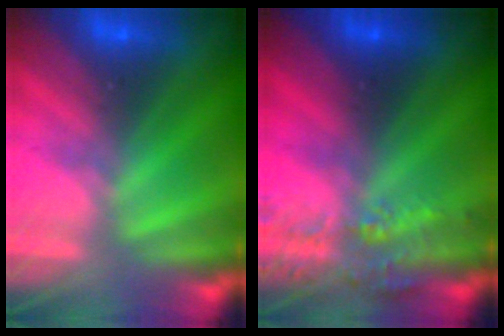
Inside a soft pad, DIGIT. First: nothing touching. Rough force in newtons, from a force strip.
{"total": 3.8}